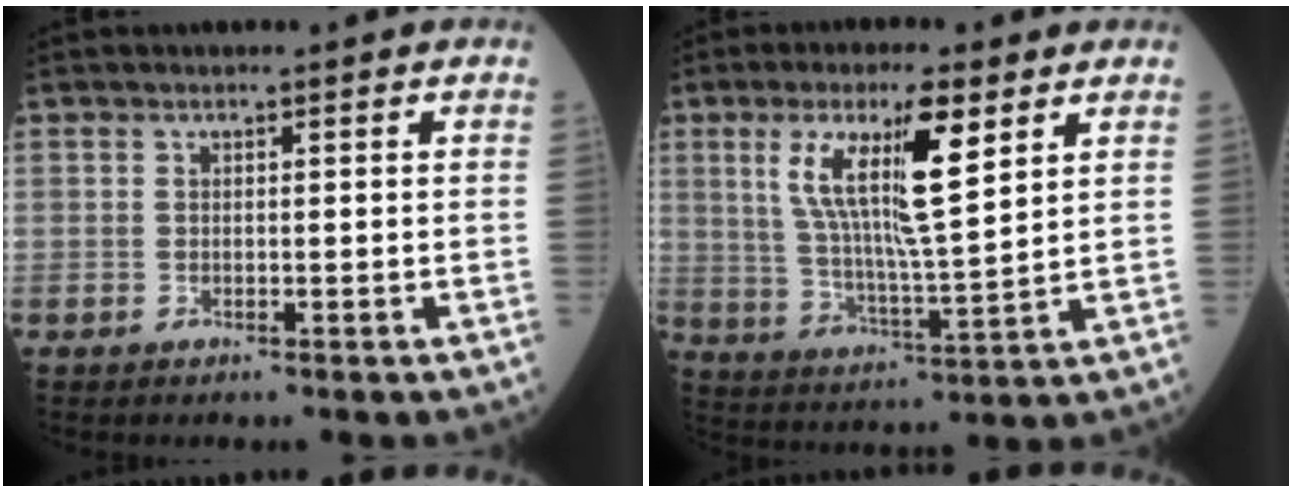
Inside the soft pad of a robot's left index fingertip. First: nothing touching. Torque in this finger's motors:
{"motor_torque": [0.46, -0.56, 1.05, 0.21]}